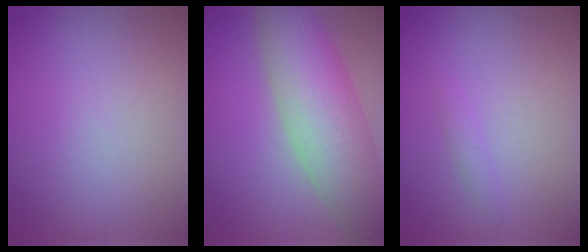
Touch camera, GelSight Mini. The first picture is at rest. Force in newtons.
{"total": 8.5, "press": 8.4, "slide": 0.6}
{"total": 0.8, "press": 0.8, "slide": 0.1}